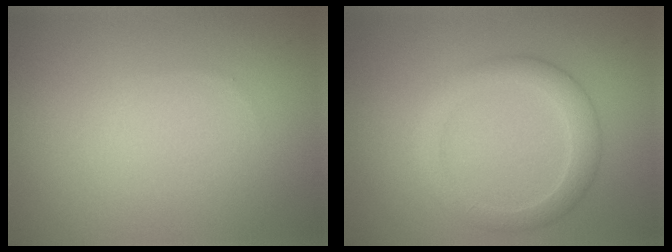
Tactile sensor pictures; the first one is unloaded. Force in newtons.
{"total": 3.1, "press": 3.1, "slide": 0.2}